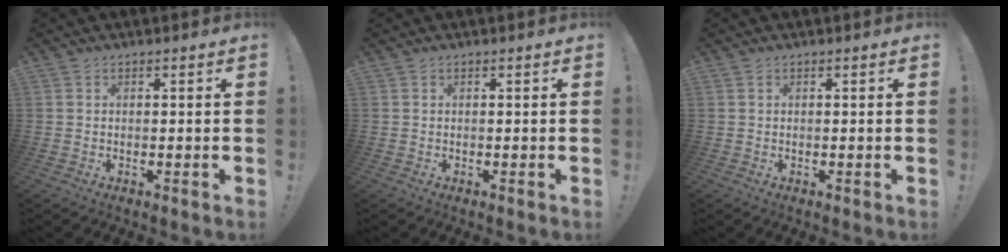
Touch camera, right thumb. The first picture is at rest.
{"total": 0.0}
{"total": 0.0}